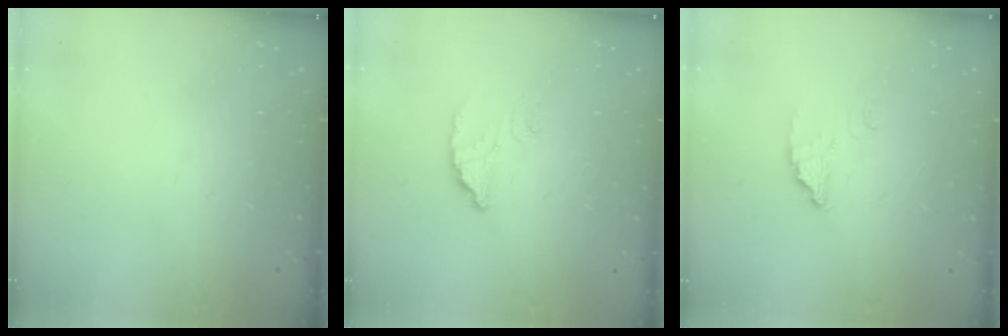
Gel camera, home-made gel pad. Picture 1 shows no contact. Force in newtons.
{"total": 2.6, "press": 2.6, "slide": 0.1}
{"total": 2.7, "press": 2.7, "slide": 0.1}